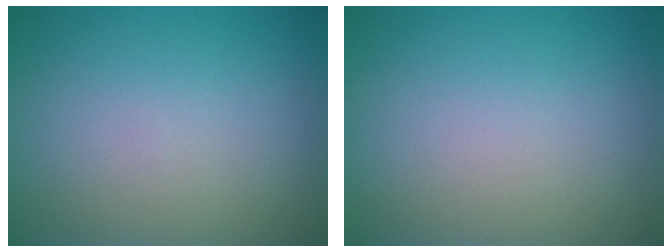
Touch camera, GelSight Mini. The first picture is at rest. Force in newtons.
{"total": 0.0}